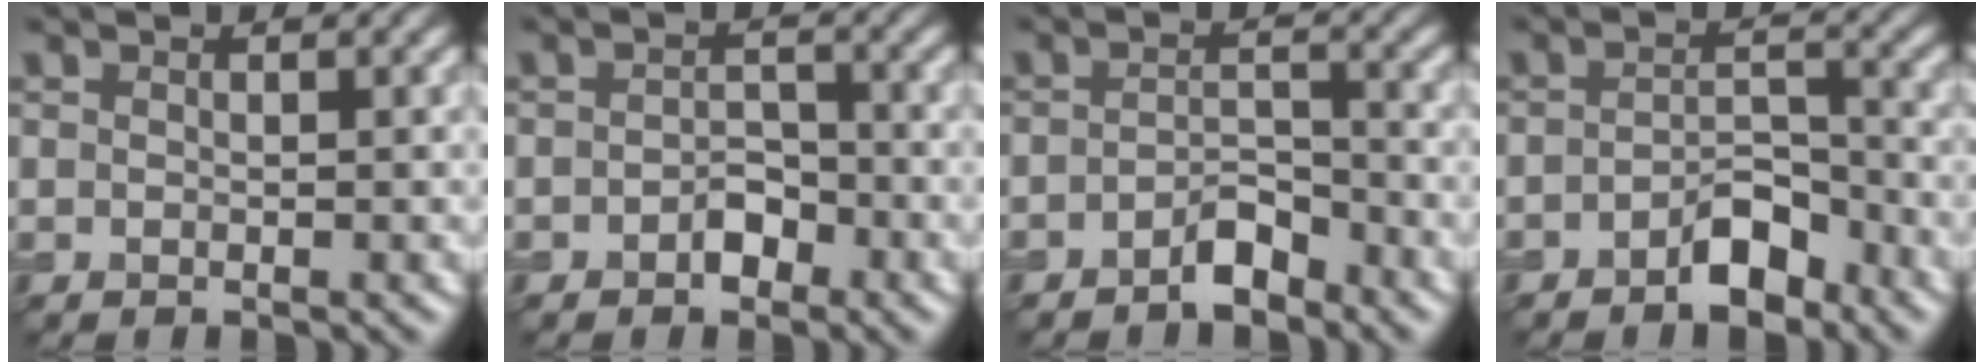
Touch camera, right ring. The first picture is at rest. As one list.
[{"total": 2.0, "force": [-1.2, 1.3, 1.1], "torque": [-0.017, 0.005, -0.021]}, {"total": 2.7, "force": [-2.1, 1.0, 1.5], "torque": [-0.021, 0.010, -0.040]}, {"total": 3.7, "force": [-2.4, 1.5, 2.3], "torque": [-0.030, 0.013, -0.045]}]